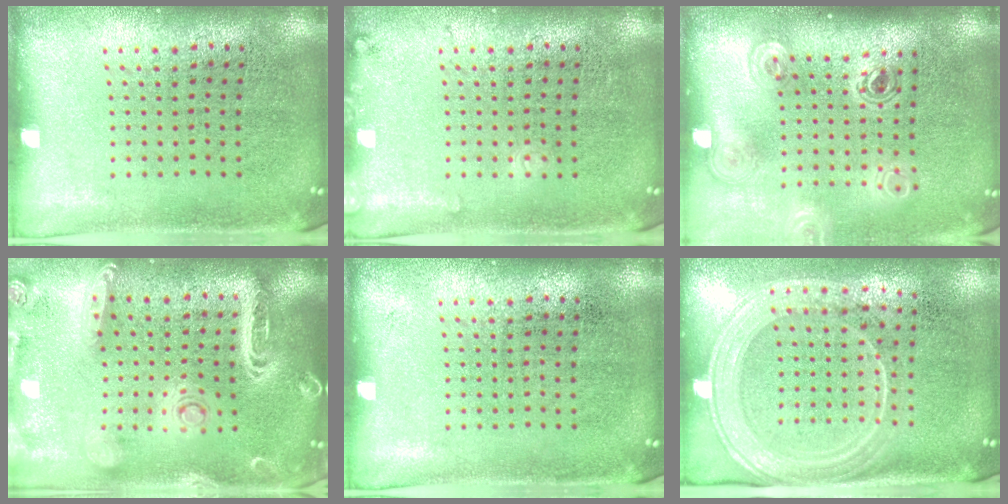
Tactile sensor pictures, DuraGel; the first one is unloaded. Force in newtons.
{"total": 1.0, "press": 1.0, "slide": 0.1}
{"total": 1.8, "press": 1.3, "slide": 1.2}
{"total": 2.8, "press": 2.5, "slide": 1.4}
{"total": 0.0}
{"total": 2.1, "press": 1.9, "slide": 1.0}